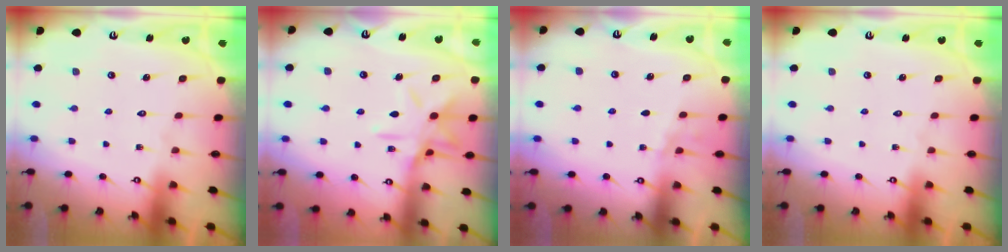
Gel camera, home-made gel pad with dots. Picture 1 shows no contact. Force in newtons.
{"total": 11.3, "press": 11.3, "slide": 0.8}
{"total": 3.4, "press": 2.6, "slide": 2.2}
{"total": 0.0}